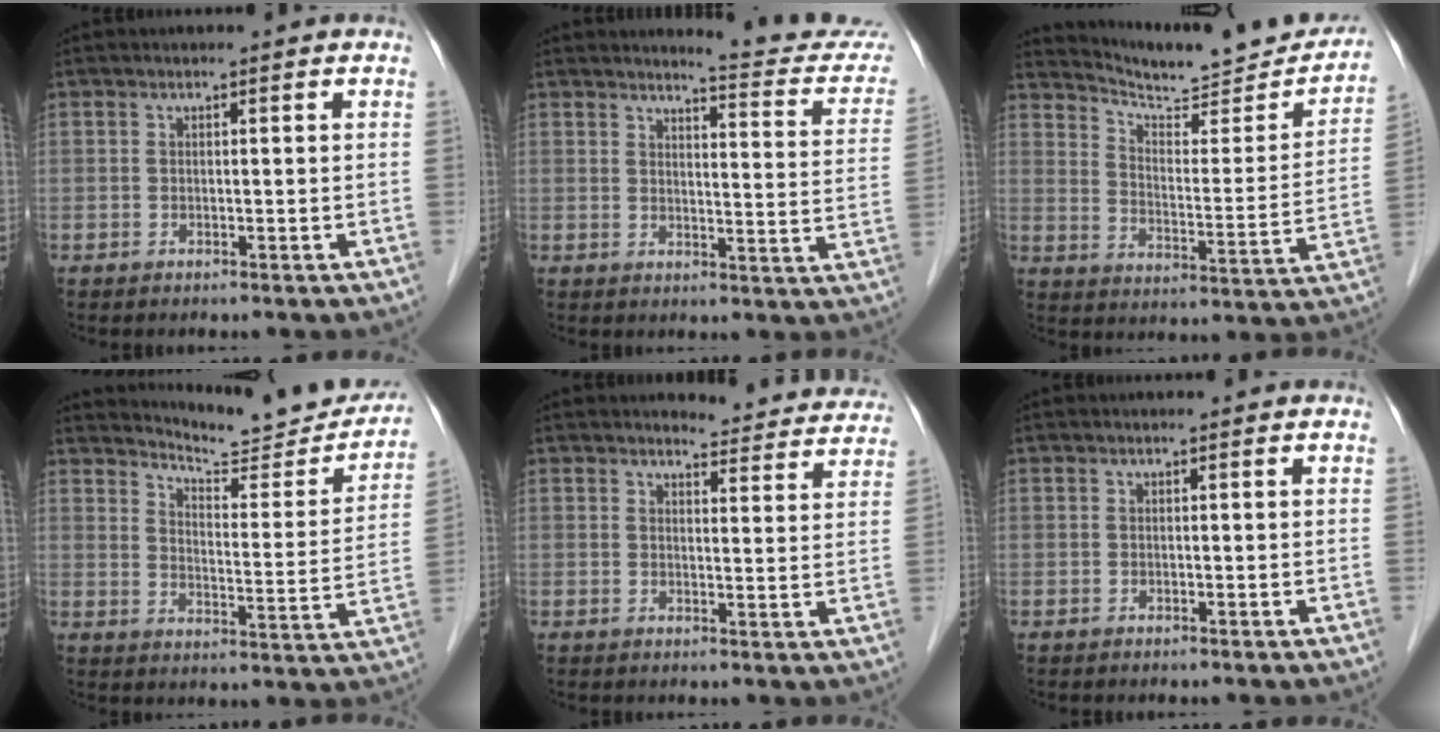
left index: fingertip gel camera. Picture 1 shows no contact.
{"total": 11.9, "force": [11.6, 0.6, 2.7], "torque": [-0.022, -0.063, 0.116]}
{"total": 19.0, "force": [18.0, 2.7, 5.4], "torque": [-0.076, -0.040, 0.243]}
{"total": 16.0, "force": [15.6, 1.9, 3.2], "torque": [-0.039, -0.056, 0.193]}
{"total": 9.4, "force": [9.2, 1.8, 0.7], "torque": [0.012, -0.017, 0.087]}
{"total": 0.0}